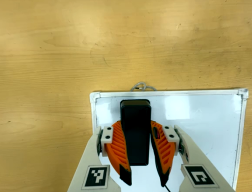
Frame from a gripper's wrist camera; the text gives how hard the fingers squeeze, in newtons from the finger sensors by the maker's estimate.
{"total": 9.6, "left": 6.7, "right": 12.5}